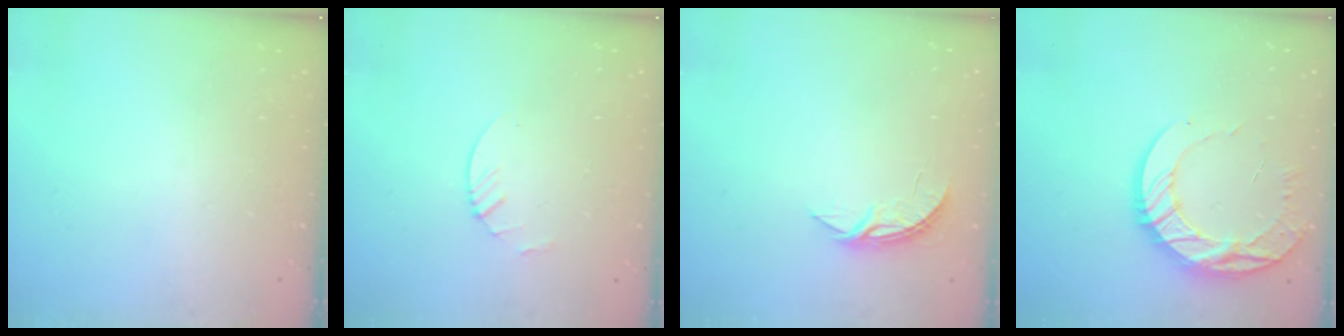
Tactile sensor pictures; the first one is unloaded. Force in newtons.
{"total": 3.0, "press": 3.0, "slide": 0.3}
{"total": 3.7, "press": 3.7, "slide": 0.3}
{"total": 14.7, "press": 14.6, "slide": 1.3}